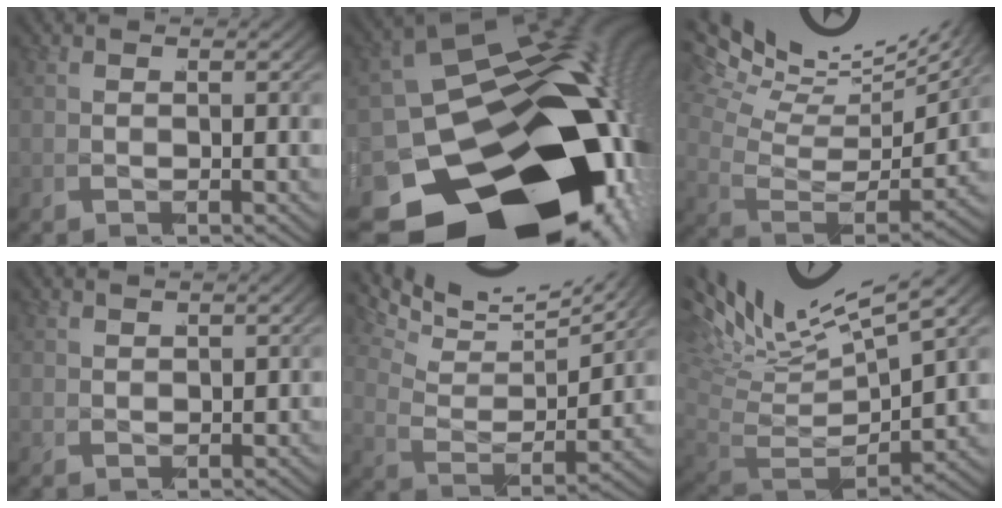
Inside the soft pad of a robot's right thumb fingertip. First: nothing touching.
{"total": 32.3, "force": [-6.8, 19.4, 24.9], "torque": [-0.388, -0.087, -0.074]}
{"total": 9.0, "force": [4.0, 4.6, 6.6], "torque": [-0.114, 0.010, 0.049]}
{"total": 0.8, "force": [0.3, -0.4, -0.6], "torque": [0.014, 0.006, 0.008]}
{"total": 7.1, "force": [3.8, 3.5, 4.9], "torque": [-0.095, 0.005, 0.051]}
{"total": 8.8, "force": [1.3, 5.2, 6.9], "torque": [-0.133, -0.020, 0.028]}